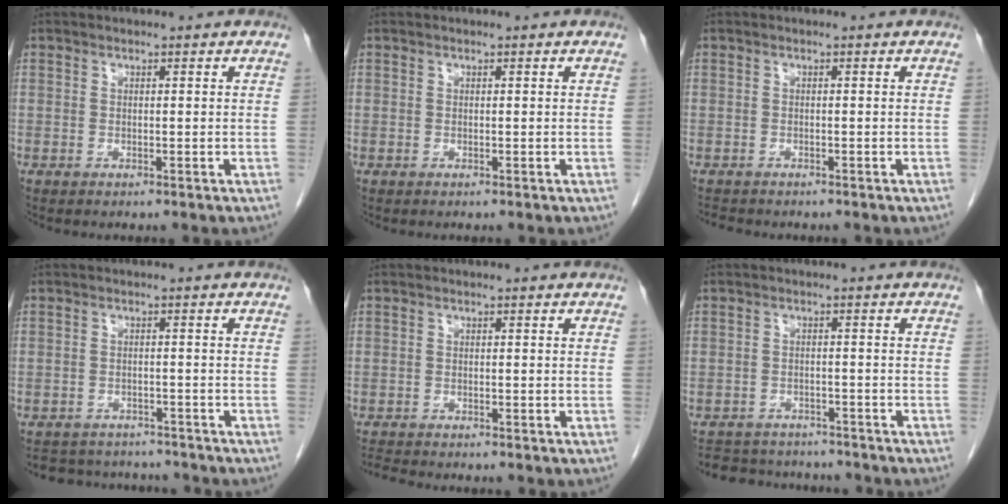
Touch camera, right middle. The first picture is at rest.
{"total": 0.0}
{"total": 2.2, "force": [-2.0, 0.7, 0.6], "torque": [-0.019, -0.008, -0.028]}
{"total": 8.9, "force": [-8.3, 2.7, 1.7], "torque": [-0.032, 0.009, -0.106]}
{"total": 1.9, "force": [-1.9, -0.3, 0.2], "torque": [-0.011, -0.013, -0.035]}
{"total": 9.2, "force": [-8.5, 3.1, 1.7], "torque": [-0.032, 0.007, -0.113]}